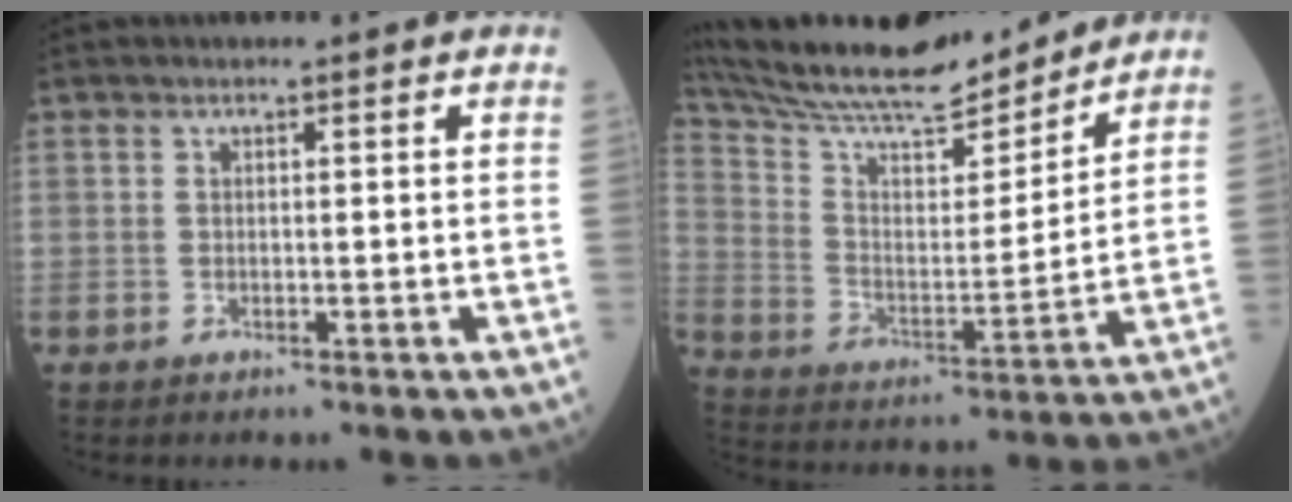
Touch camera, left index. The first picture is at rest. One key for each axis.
{"total": 20.0, "fx": 18.4, "fy": 2.6, "fz": 7.4, "tx": -0.143, "ty": 0.004, "tz": 0.301}